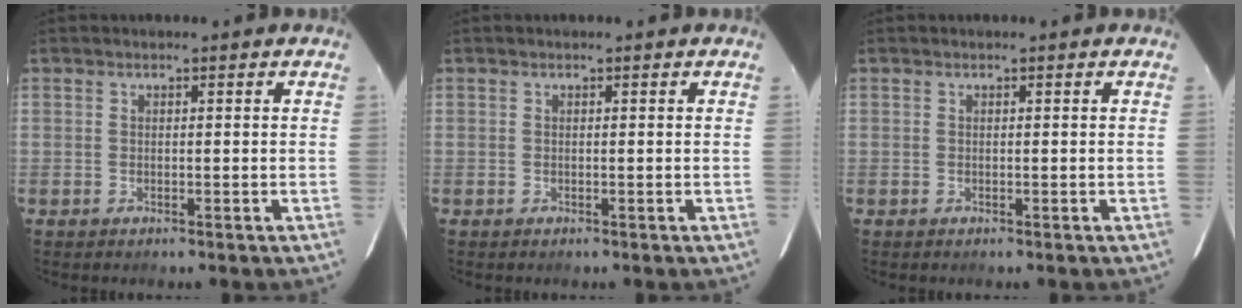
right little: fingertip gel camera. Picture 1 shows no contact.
{"total": 0.0}
{"total": 0.0}